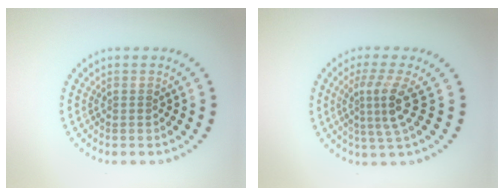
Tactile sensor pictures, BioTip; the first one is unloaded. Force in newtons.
{"total": 3.4, "press": 2.4, "slide": 2.5}